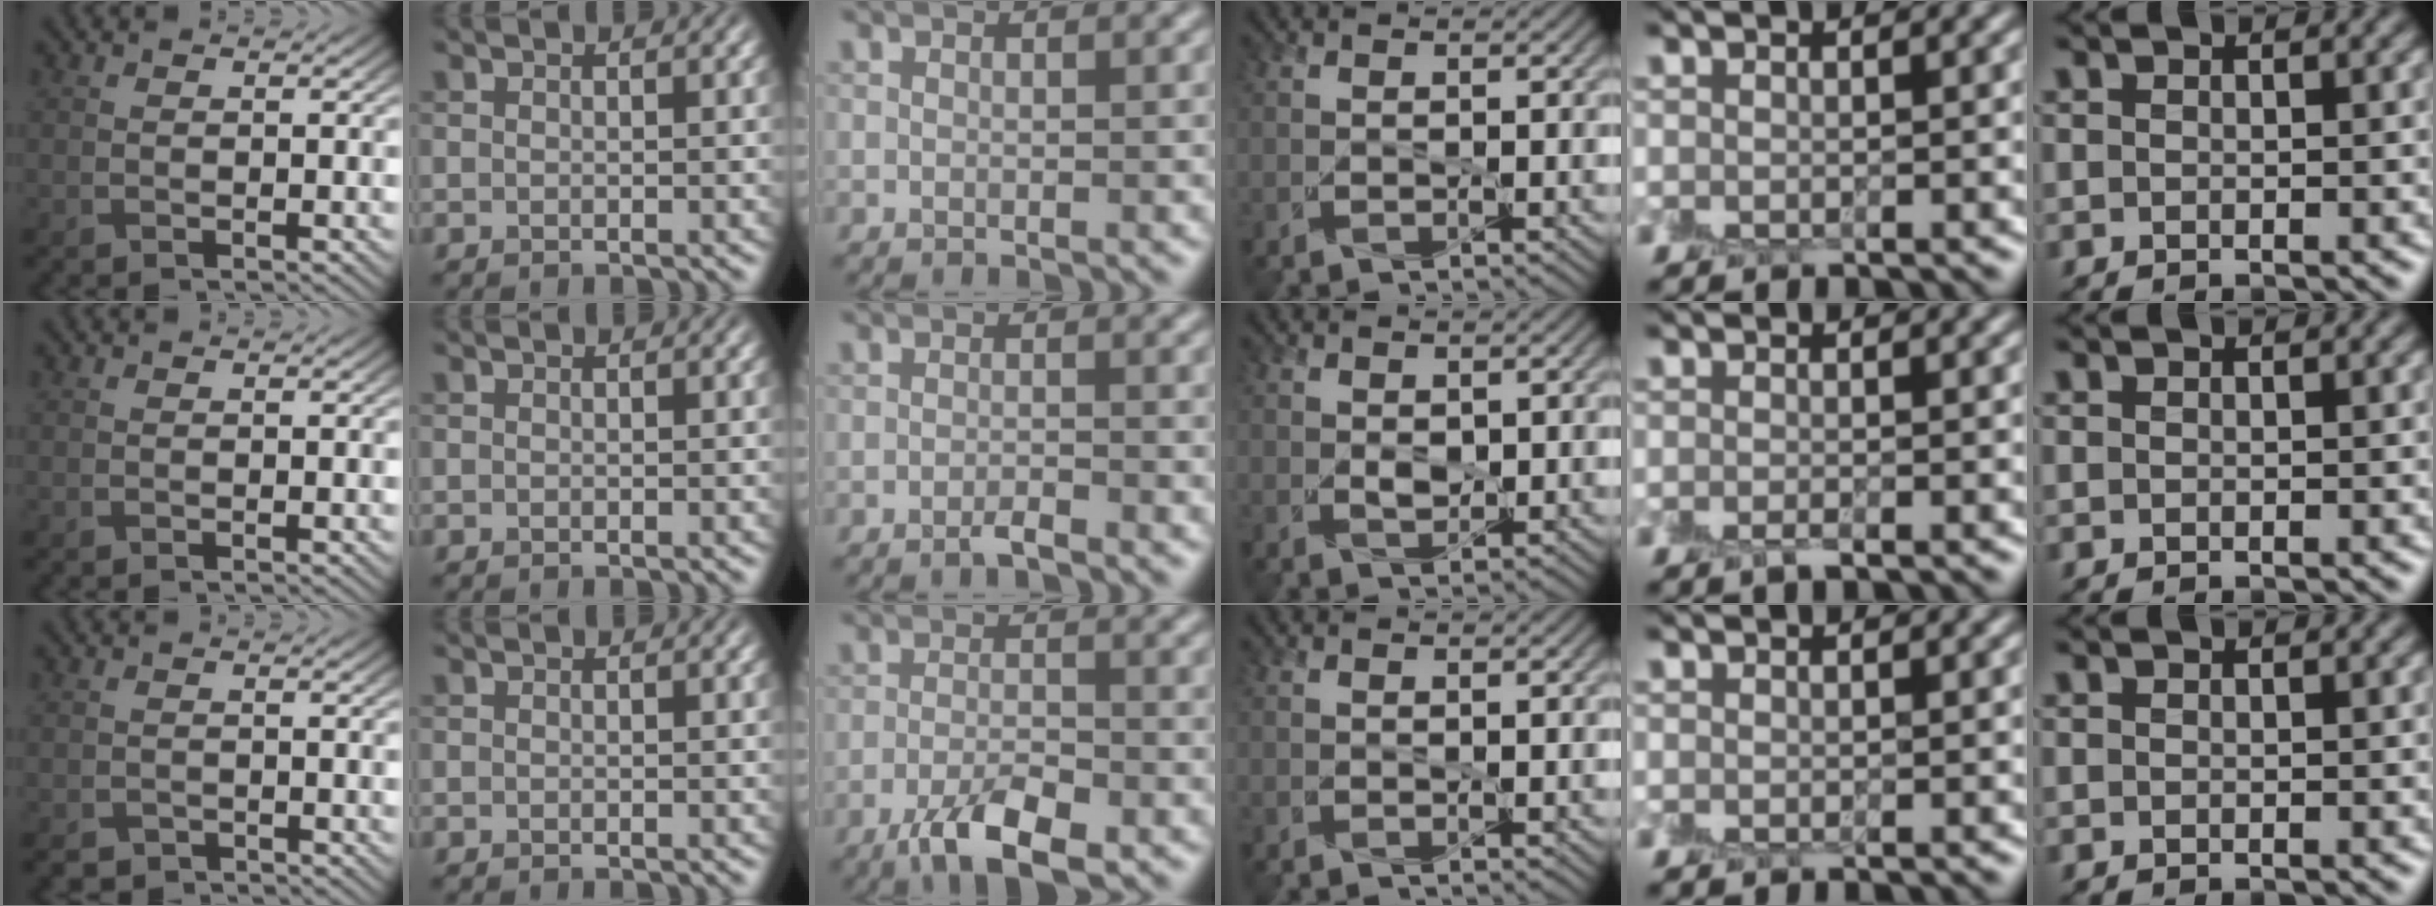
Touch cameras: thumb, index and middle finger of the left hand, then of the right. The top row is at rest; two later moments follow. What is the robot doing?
{"motion": "peel", "object": "envelope seal"}